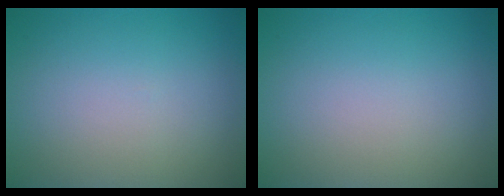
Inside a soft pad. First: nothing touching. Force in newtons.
{"total": 0.0}